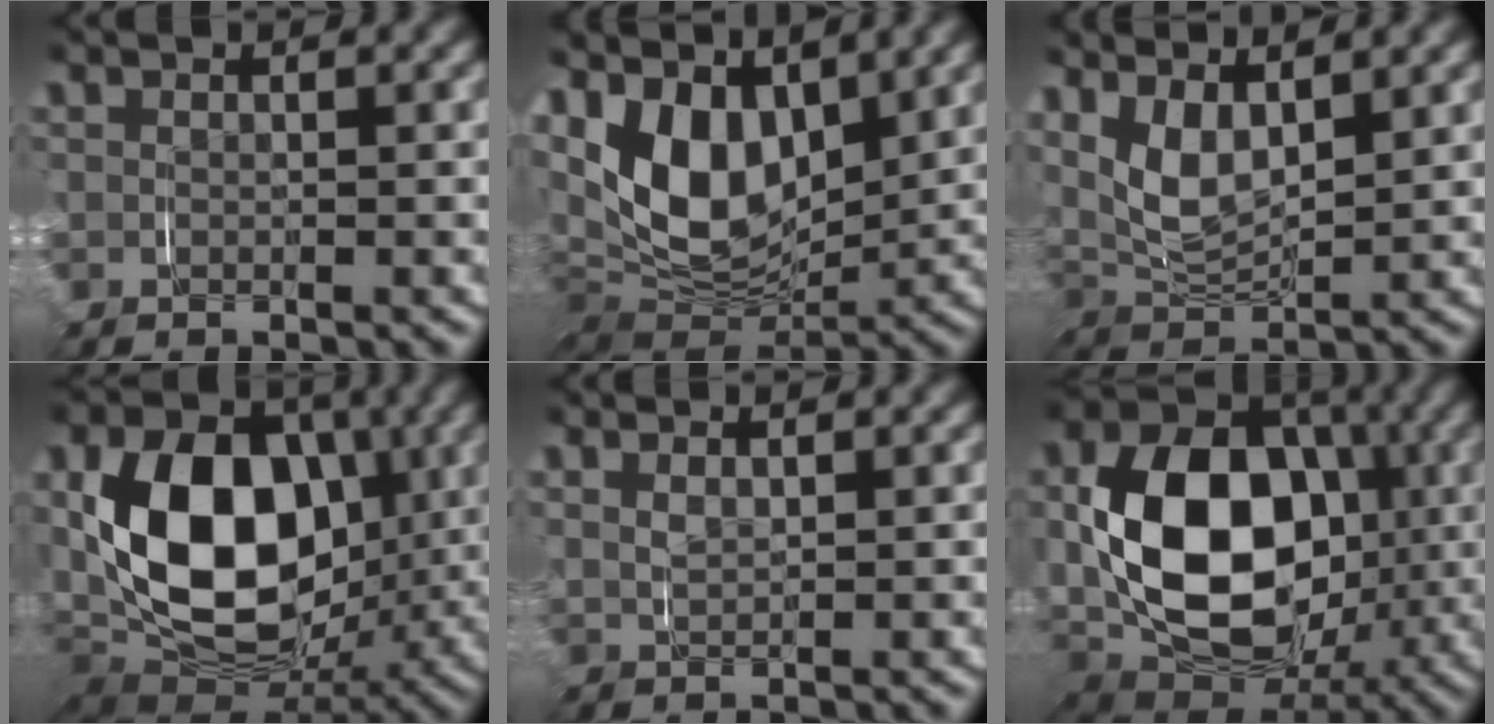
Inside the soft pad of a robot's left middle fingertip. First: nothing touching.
{"total": 9.9, "force": [1.8, 6.4, 7.4], "torque": [-0.156, -0.009, 0.031]}
{"total": 7.1, "force": [1.8, 4.8, 4.9], "torque": [-0.124, -0.008, 0.032]}
{"total": 14.6, "force": [0.8, 9.8, 10.8], "torque": [-0.199, -0.014, 0.006]}
{"total": 1.5, "force": [0.8, 0.8, 1.0], "torque": [-0.026, -0.005, 0.021]}
{"total": 15.1, "force": [-0.5, 10.5, 10.9], "torque": [-0.209, -0.024, -0.007]}